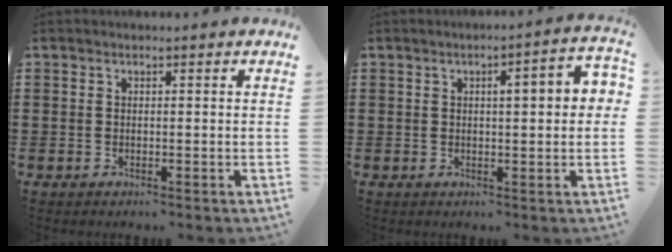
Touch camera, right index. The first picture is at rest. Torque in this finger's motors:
{"motor_torque": [1.27, -0.26, 0.27, 0.09]}